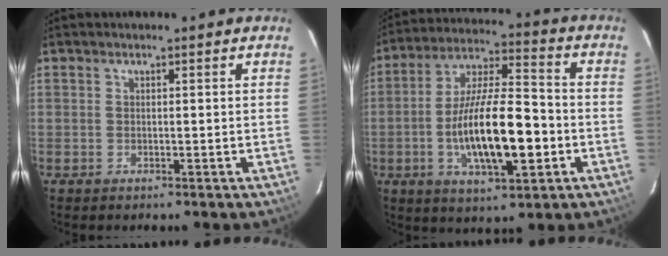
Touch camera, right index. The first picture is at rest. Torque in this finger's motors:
{"motor_torque": [1.45, -0.69, 1.05, 0.21]}